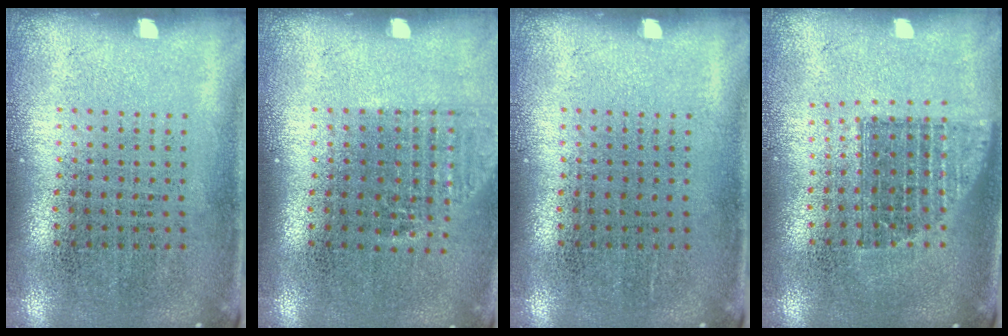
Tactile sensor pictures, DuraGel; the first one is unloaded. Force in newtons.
{"total": 1.1, "press": 1.0, "slide": 0.4}
{"total": 0.0}
{"total": 1.4, "press": 1.1, "slide": 0.8}